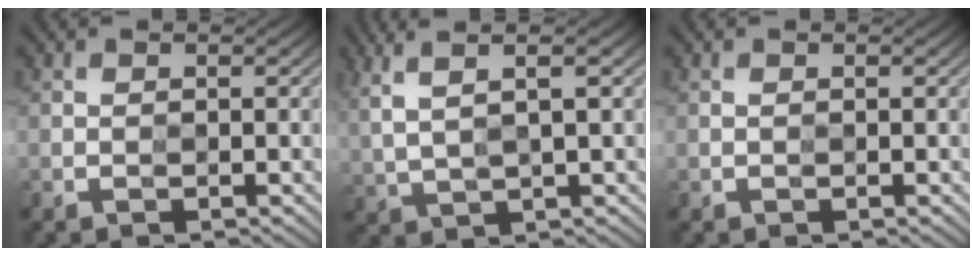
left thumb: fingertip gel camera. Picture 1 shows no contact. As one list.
[{"total": 6.3, "force": [3.0, 1.6, 5.4], "torque": [-0.112, 0.016, 0.060]}, {"total": 0.0}]